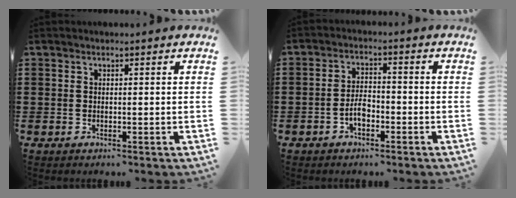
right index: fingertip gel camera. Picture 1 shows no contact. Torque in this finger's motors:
{"motor_torque": [2.14, 0.00, 0.39, 0.07]}